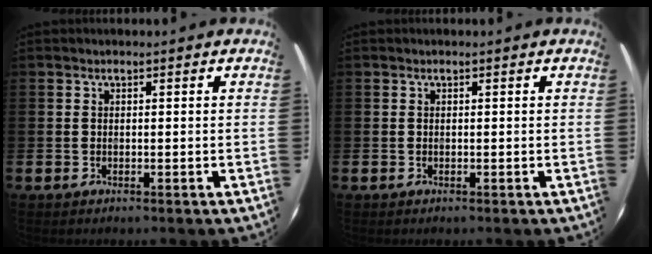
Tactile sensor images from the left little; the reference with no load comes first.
{"total": 0.0}